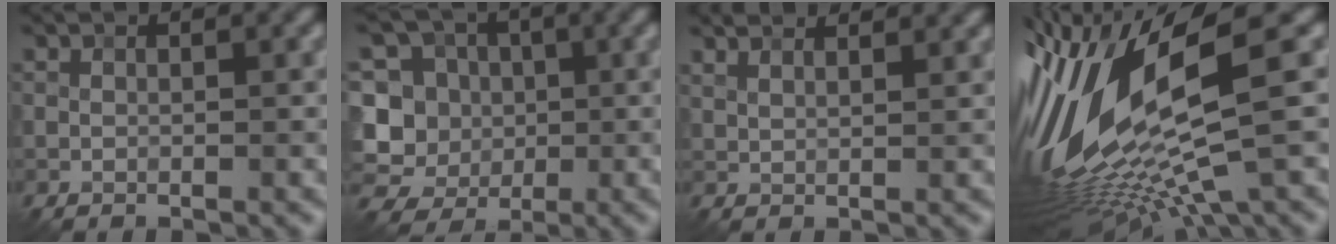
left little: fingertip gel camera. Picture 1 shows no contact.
{"total": 11.7, "force": [-0.8, 11.0, 3.9], "torque": [-0.106, 0.017, -0.036]}
{"total": 6.2, "force": [5.1, 2.0, 2.8], "torque": [-0.054, 0.025, 0.074]}
{"total": 14.7, "force": [0.1, 4.7, 13.9], "torque": [-0.294, -0.017, 0.027]}